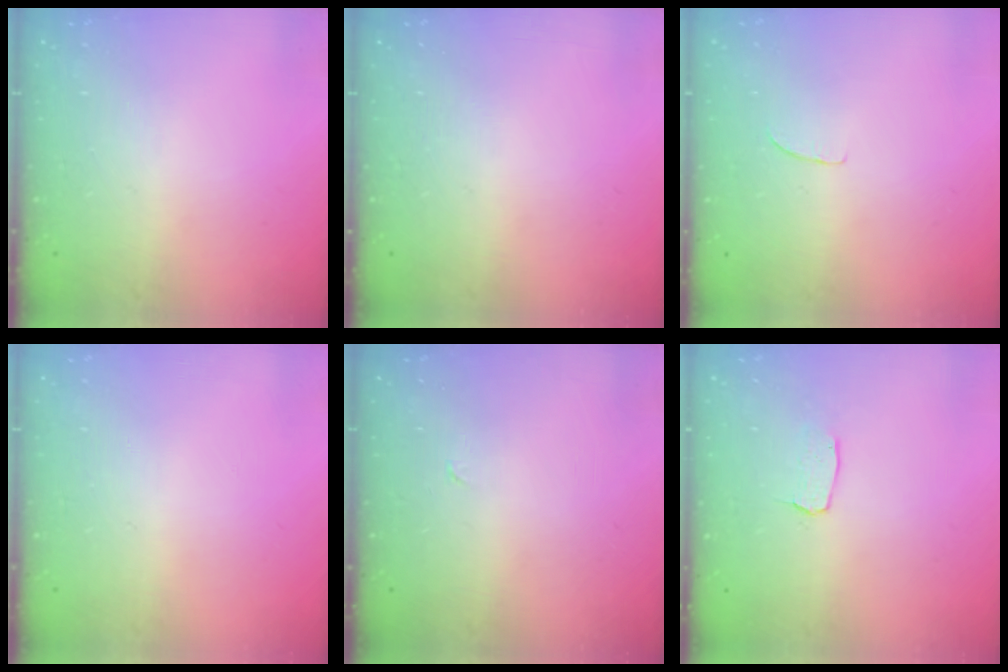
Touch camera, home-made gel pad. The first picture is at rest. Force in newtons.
{"total": 0.0}
{"total": 3.7, "press": 3.7, "slide": 0.3}
{"total": 0.0}
{"total": 0.0}
{"total": 2.9, "press": 2.9, "slide": 0.2}